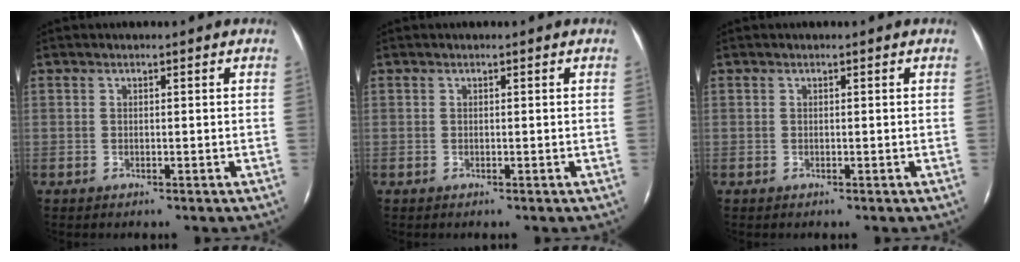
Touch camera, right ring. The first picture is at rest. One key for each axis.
{"total": 0.0}
{"total": 0.0}